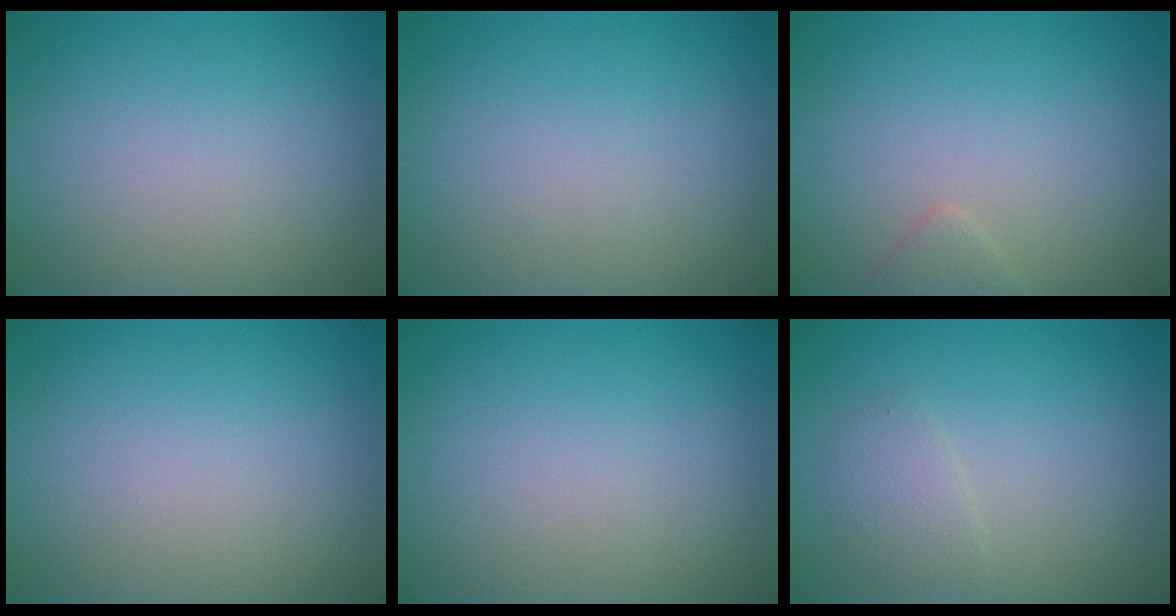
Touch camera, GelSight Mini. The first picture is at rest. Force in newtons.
{"total": 0.0}
{"total": 0.9, "press": 0.9, "slide": 0.1}
{"total": 0.0}
{"total": 0.0}
{"total": 1.6, "press": 1.6, "slide": 0.1}